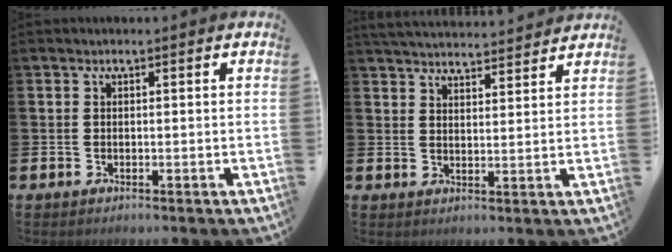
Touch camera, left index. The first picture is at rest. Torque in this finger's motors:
{"motor_torque": [-0.44, -1.70, -0.47, -0.01]}